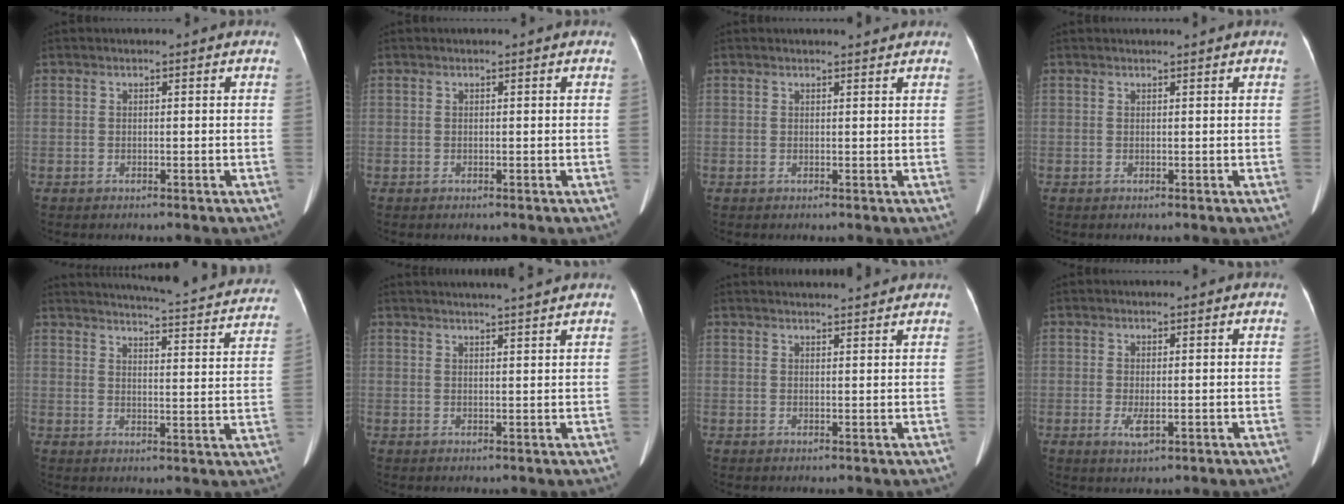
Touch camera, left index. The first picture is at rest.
{"total": 0.0}
{"total": 1.4, "force": [1.4, 0.0, 0.2], "torque": [-0.008, -0.002, 0.020]}
{"total": 1.6, "force": [1.5, -0.3, 0.4], "torque": [-0.007, 0.009, 0.024]}
{"total": 25.4, "force": [23.8, 2.6, 8.5], "torque": [-0.125, -0.058, 0.276]}
{"total": 8.3, "force": [7.6, -0.7, 3.4], "torque": [-0.050, 0.016, 0.093]}
{"total": 7.6, "force": [7.4, 0.3, 2.0], "torque": [-0.027, 0.020, 0.087]}
{"total": 2.2, "force": [-0.3, 0.7, 2.1], "torque": [-0.040, -0.005, -0.001]}